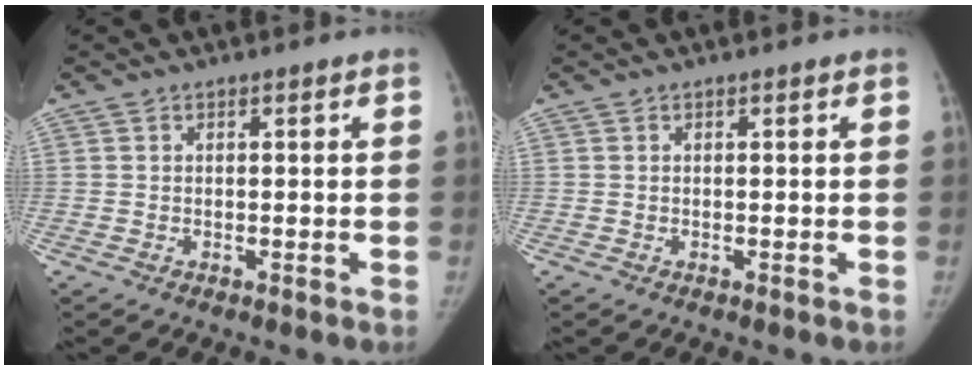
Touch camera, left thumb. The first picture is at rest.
{"total": 0.0}